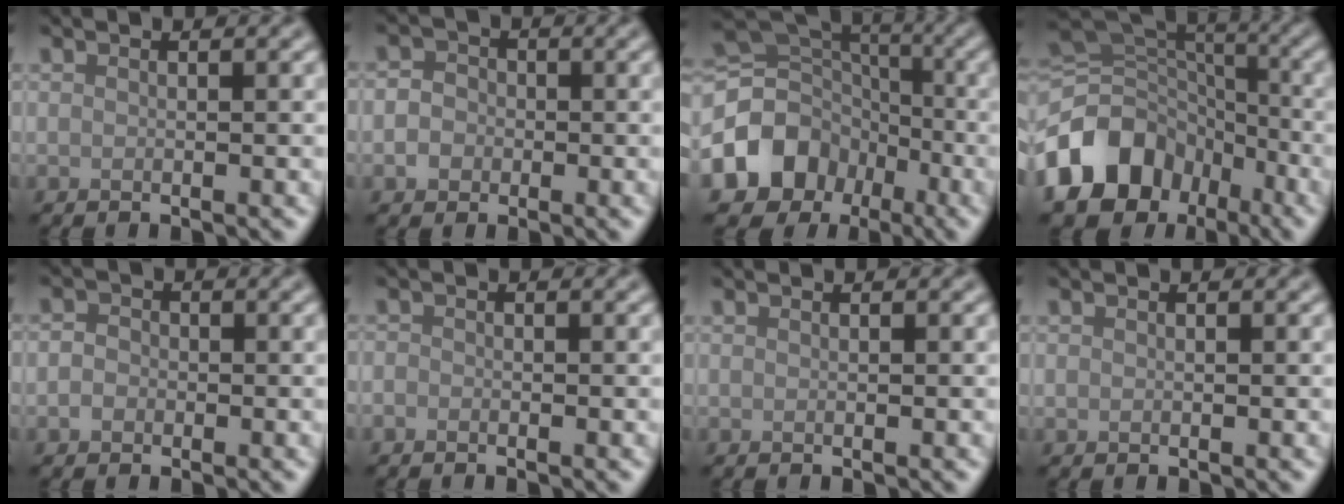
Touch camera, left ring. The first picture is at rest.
{"total": 2.2, "force": [-0.6, 2.0, 0.8], "torque": [0.001, 0.001, -0.018]}
{"total": 10.5, "force": [-4.5, 8.5, 4.1], "torque": [-0.091, 0.000, -0.086]}
{"total": 12.4, "force": [-5.7, 9.5, 5.5], "torque": [-0.126, 0.004, -0.108]}
{"total": 1.5, "force": [-0.6, 1.3, 0.5], "torque": [-0.008, 0.002, -0.016]}
{"total": 0.7, "force": [-0.5, 0.4, 0.1], "torque": [0.000, -0.002, -0.011]}
{"total": 0.0}
{"total": 0.0}